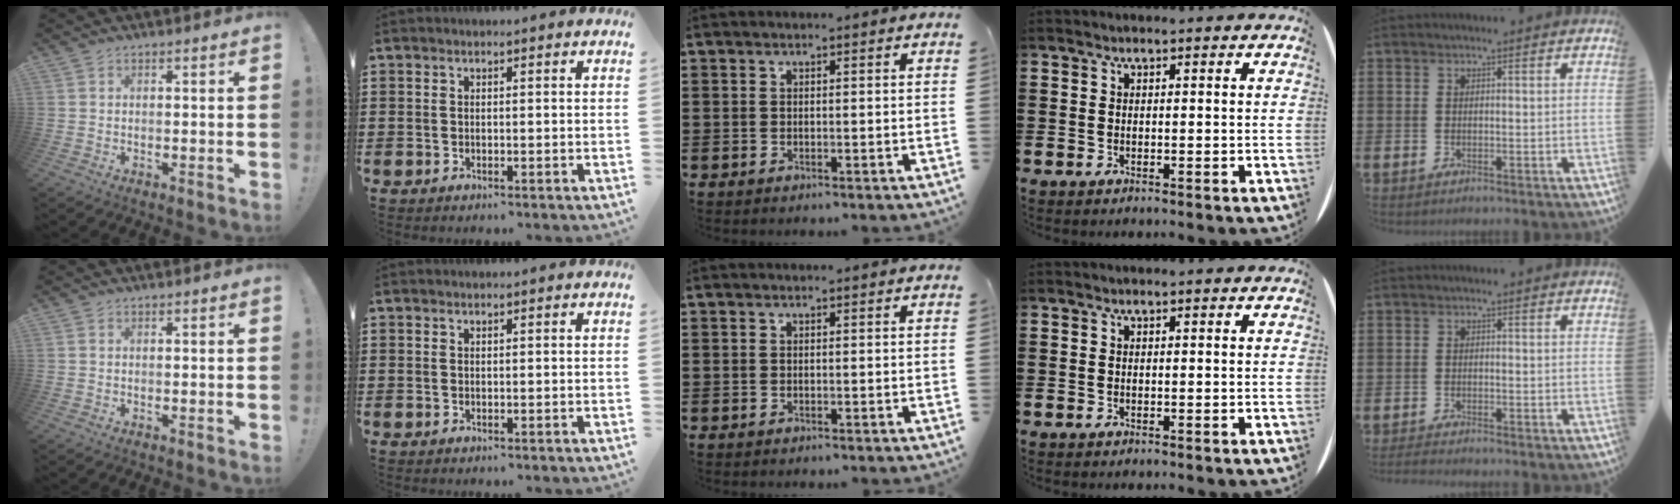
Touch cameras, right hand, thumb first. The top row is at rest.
{"little": {"total": 0.9, "force": [-0.8, 0.0, 0.2], "torque": [-0.005, -0.001, -0.017]}}